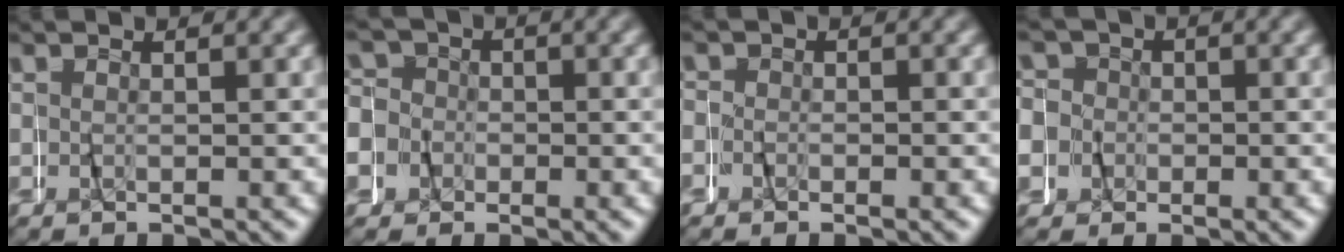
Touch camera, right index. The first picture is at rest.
{"total": 8.8, "force": [0.8, 8.4, 2.3], "torque": [-0.057, 0.007, -0.009]}
{"total": 1.3, "force": [-0.5, 1.2, -0.2], "torque": [0.006, 0.002, -0.016]}
{"total": 6.9, "force": [1.0, 6.6, 1.9], "torque": [-0.040, 0.010, -0.002]}